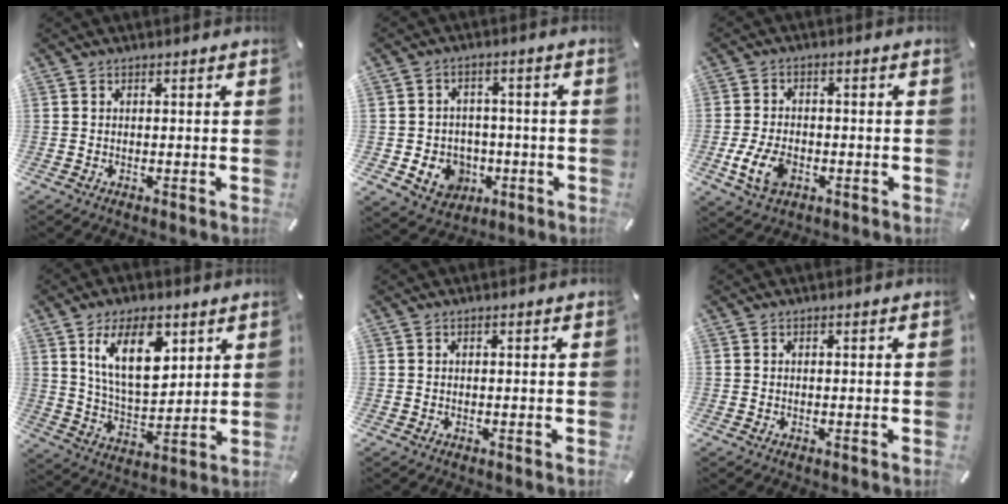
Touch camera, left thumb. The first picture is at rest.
{"total": 8.3, "force": [-1.7, 7.7, 2.5], "torque": [-0.041, 0.006, -0.026]}
{"total": 8.1, "force": [-2.7, 5.3, 5.5], "torque": [-0.124, 0.007, -0.049]}
{"total": 15.1, "force": [7.3, 8.0, 10.5], "torque": [-0.196, -0.016, 0.126]}
{"total": 0.0}
{"total": 0.0}